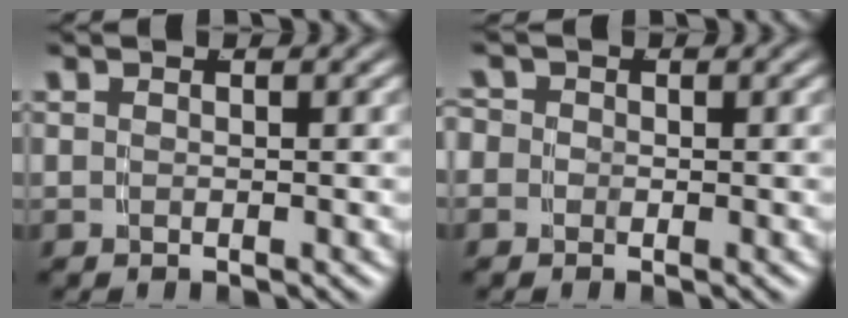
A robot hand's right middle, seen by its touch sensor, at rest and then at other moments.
{"total": 2.5, "force": [-0.3, 2.4, 0.6], "torque": [-0.017, -0.003, -0.016]}